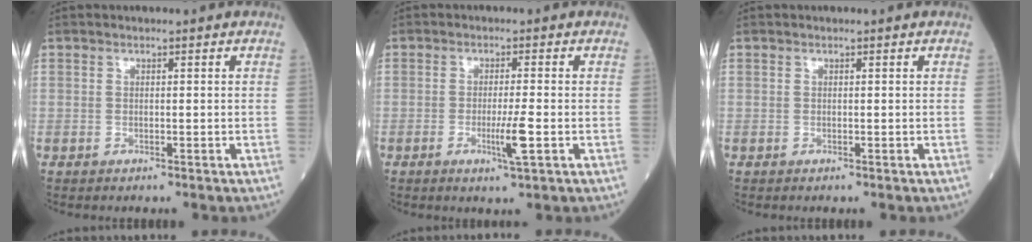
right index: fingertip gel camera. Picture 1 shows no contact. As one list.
[{"total": 4.1, "force": [-1.2, -0.3, 3.9], "torque": [-0.071, -0.010, -0.020]}, {"total": 0.0}]